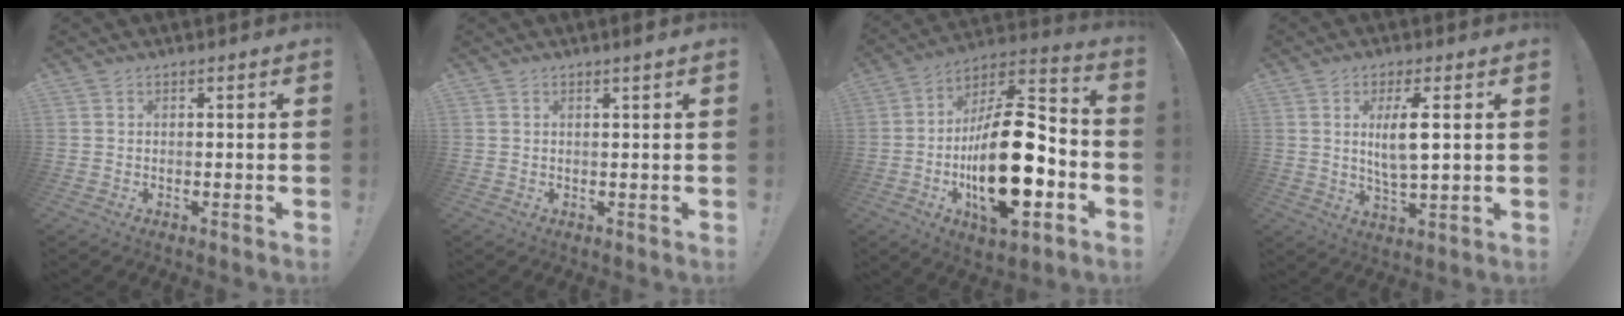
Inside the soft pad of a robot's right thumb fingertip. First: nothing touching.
{"total": 1.7, "force": [0.9, -0.3, 1.5], "torque": [-0.025, -0.001, 0.015]}
{"total": 26.5, "force": [-6.0, 12.2, 22.7], "torque": [-0.390, 0.037, -0.090]}
{"total": 8.2, "force": [2.0, 2.3, 7.6], "torque": [-0.141, -0.012, 0.027]}